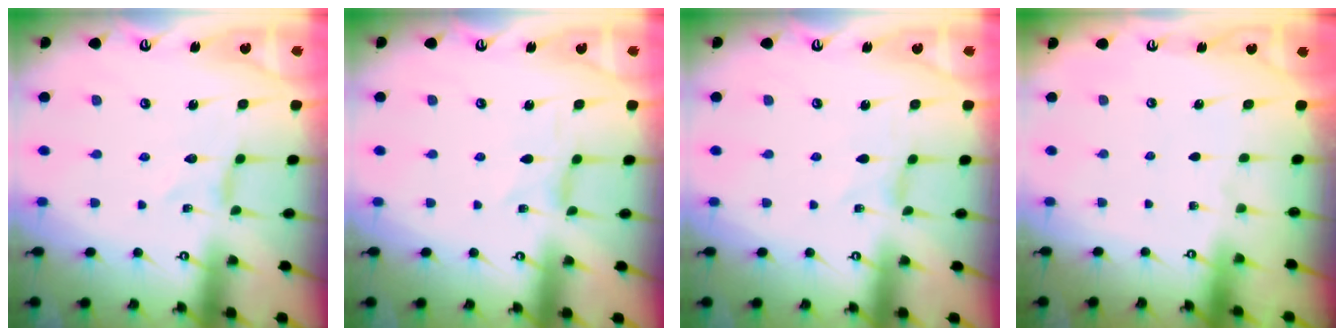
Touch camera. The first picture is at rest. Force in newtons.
{"total": 0.0}
{"total": 0.0}
{"total": 0.0}